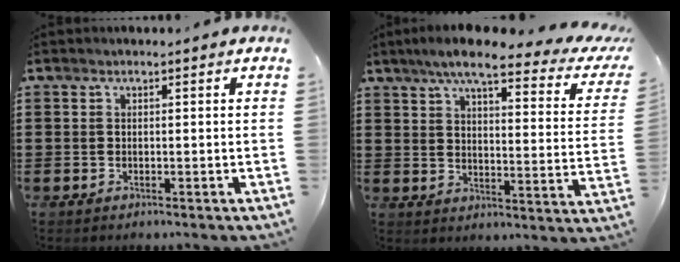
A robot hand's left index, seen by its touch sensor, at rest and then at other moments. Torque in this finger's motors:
{"motor_torque": [1.05, -1.09, 0.50, 0.21]}